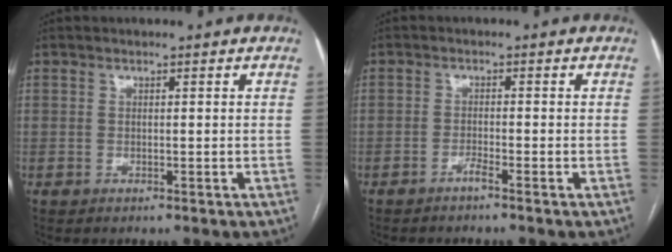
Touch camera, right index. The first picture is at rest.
{"total": 1.4, "force": [-1.2, -0.3, 0.7], "torque": [-0.015, 0.001, -0.022]}